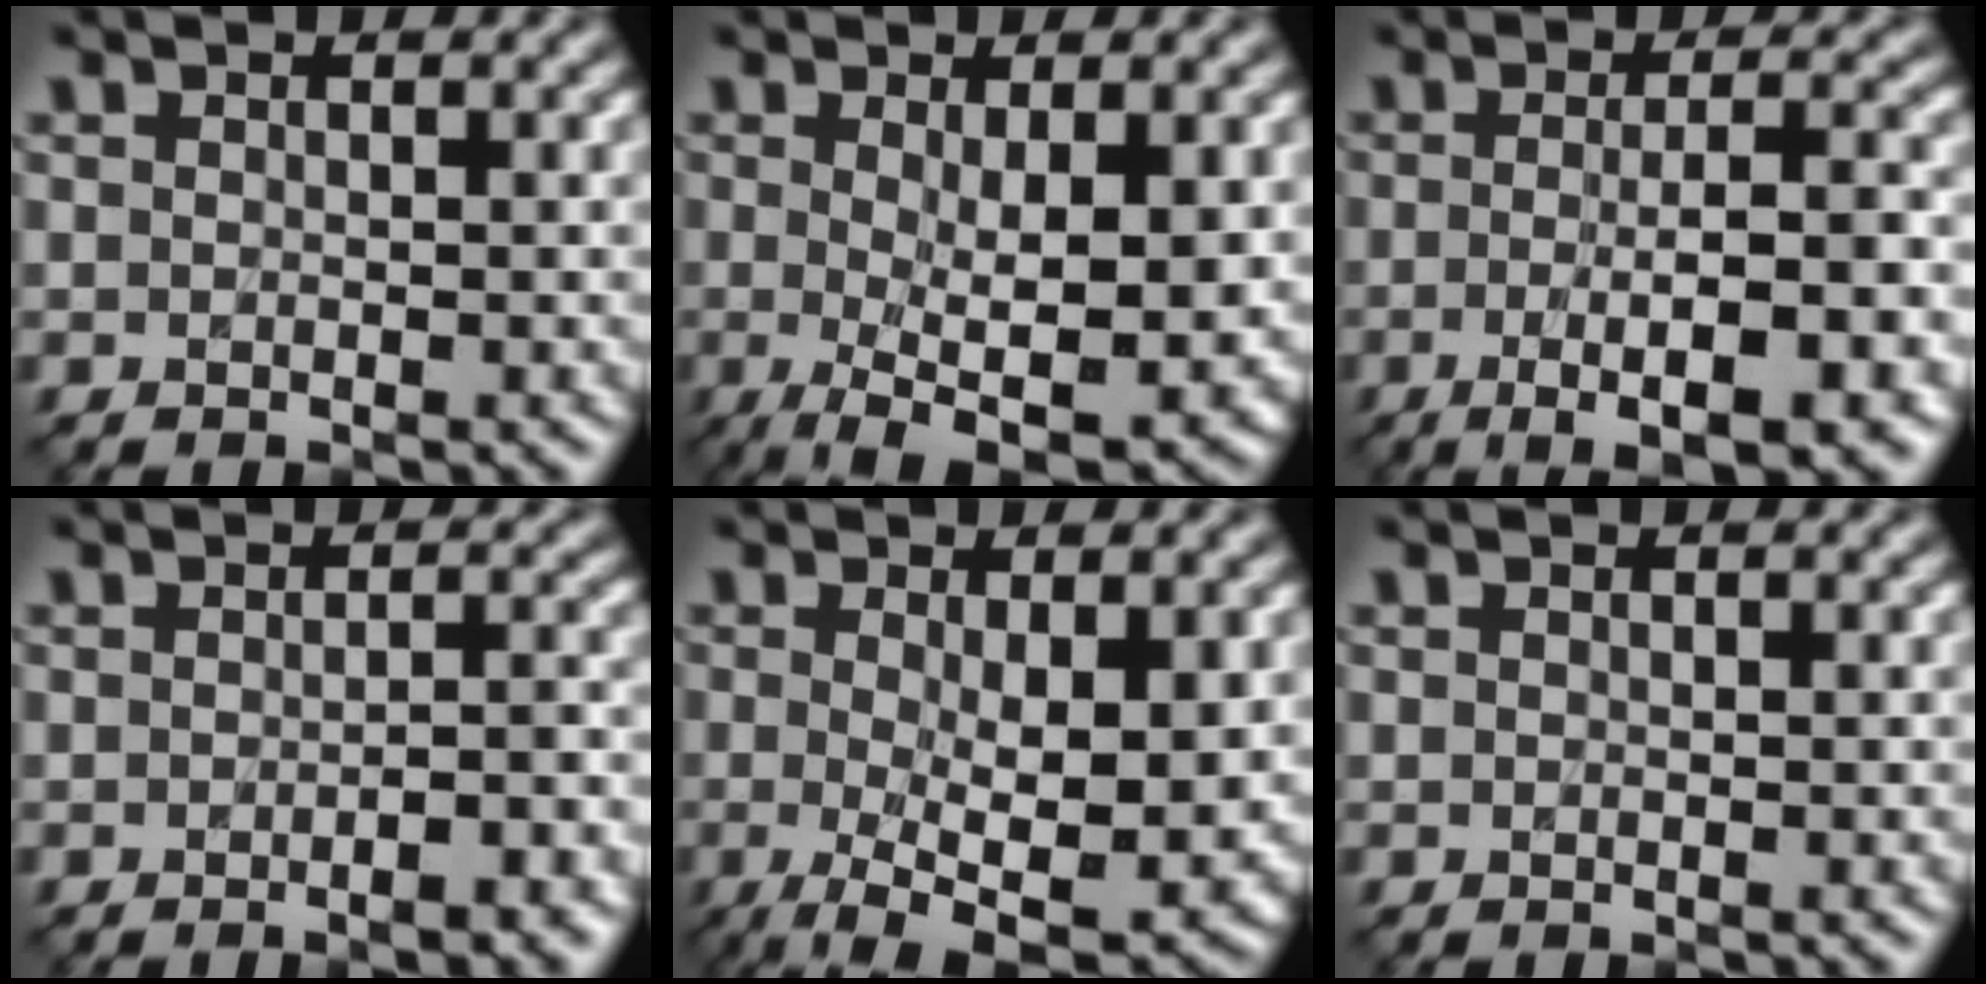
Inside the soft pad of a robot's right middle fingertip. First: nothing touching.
{"total": 8.3, "force": [-0.8, 2.9, 7.7], "torque": [-0.134, -0.022, -0.002]}
{"total": 7.4, "force": [-2.2, 1.8, 6.9], "torque": [-0.094, -0.003, -0.030]}
{"total": 3.0, "force": [-1.4, 0.8, 2.6], "torque": [-0.030, 0.002, -0.018]}
{"total": 9.3, "force": [-1.0, 3.4, 8.6], "torque": [-0.149, -0.023, -0.007]}
{"total": 0.0}